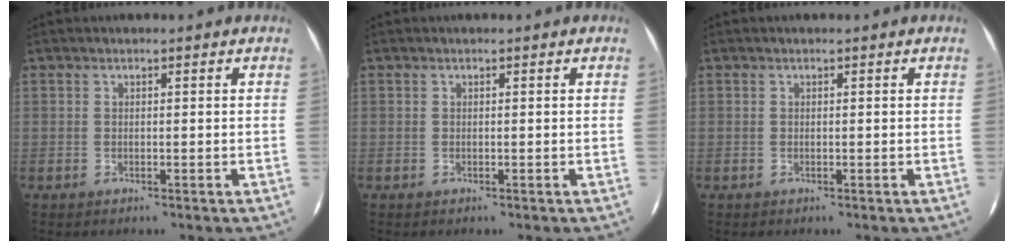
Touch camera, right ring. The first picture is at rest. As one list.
[{"total": 0.0}, {"total": 0.0}]